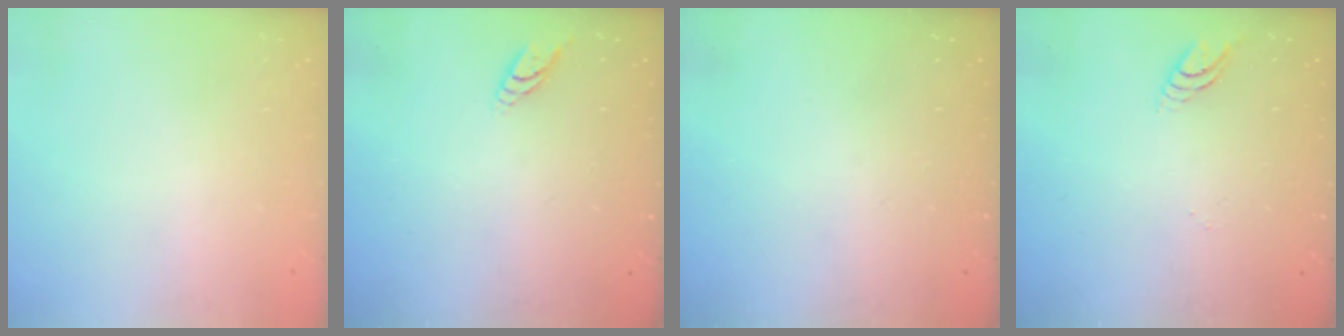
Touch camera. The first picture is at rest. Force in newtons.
{"total": 4.9, "press": 4.8, "slide": 0.6}
{"total": 0.0}
{"total": 4.1, "press": 4.1, "slide": 0.1}